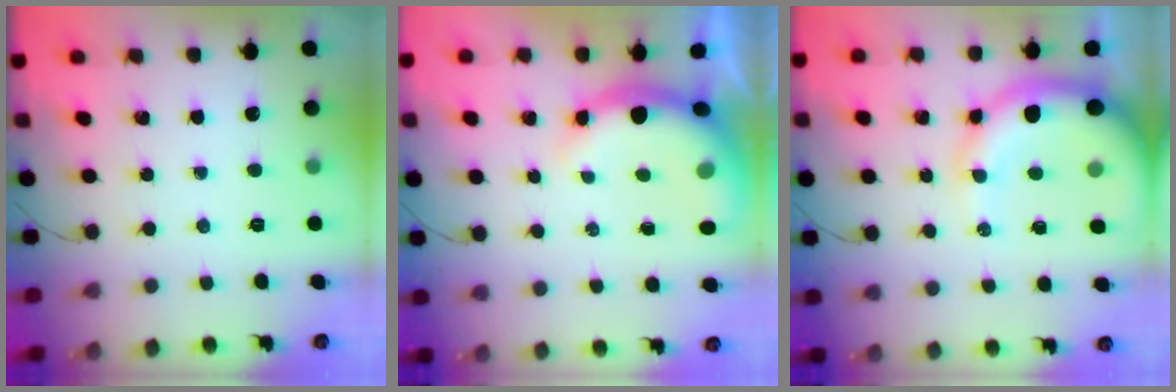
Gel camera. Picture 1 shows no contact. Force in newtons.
{"total": 9.9, "press": 9.8, "slide": 1.7}
{"total": 11.6, "press": 11.2, "slide": 3.3}